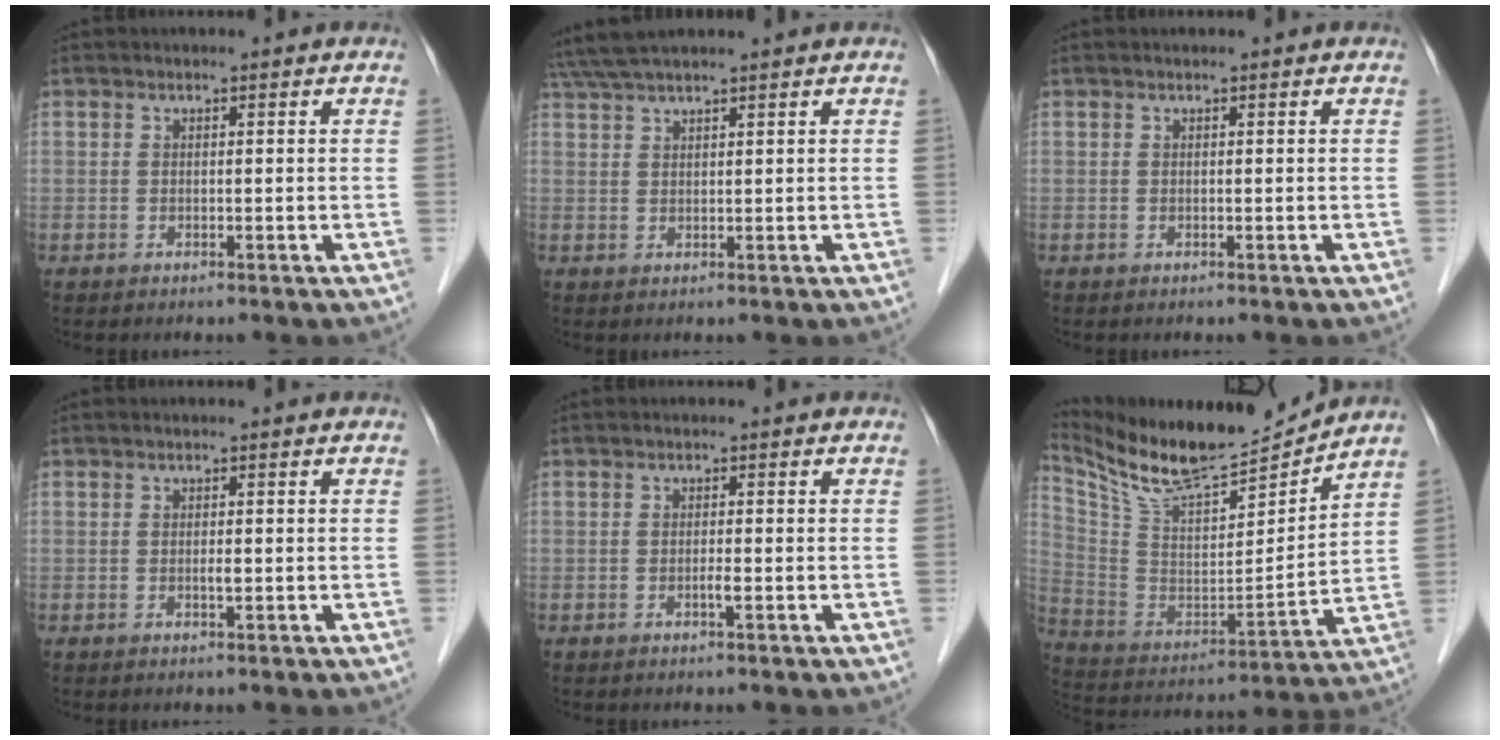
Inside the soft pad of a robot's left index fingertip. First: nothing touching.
{"total": 3.9, "force": [3.2, -0.7, 2.2], "torque": [-0.040, 0.032, 0.064]}
{"total": 0.0}
{"total": 2.1, "force": [-2.0, -0.3, 0.1], "torque": [-0.002, -0.007, -0.034]}
{"total": 2.4, "force": [-2.3, -0.5, 0.2], "torque": [-0.004, -0.006, -0.039]}
{"total": 13.5, "force": [12.6, 0.8, 4.7], "torque": [-0.105, -0.022, 0.235]}